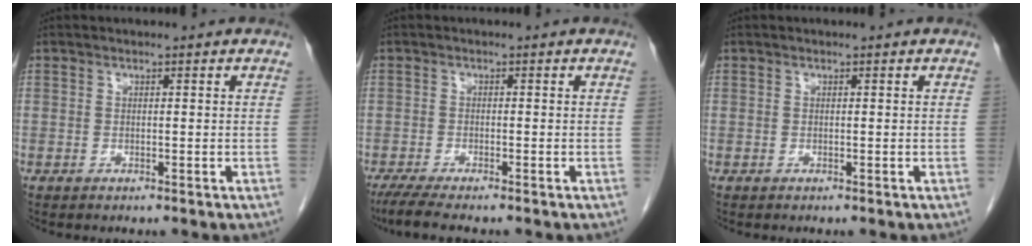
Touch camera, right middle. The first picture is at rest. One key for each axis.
{"total": 4.8, "fx": -3.9, "fy": 0.2, "fz": 2.9, "tx": -0.054, "ty": -0.014, "tz": -0.066}
{"total": 0.0}